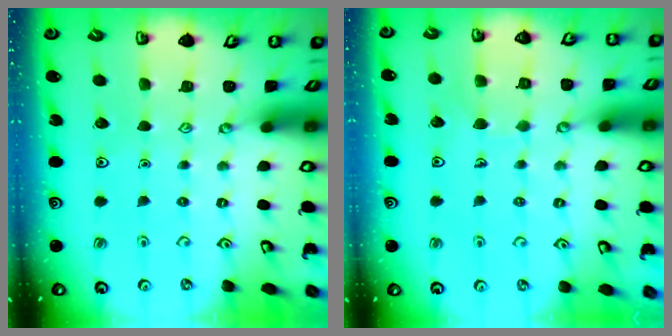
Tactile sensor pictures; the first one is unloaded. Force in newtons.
{"total": 5.9, "press": 5.9, "slide": 0.5}